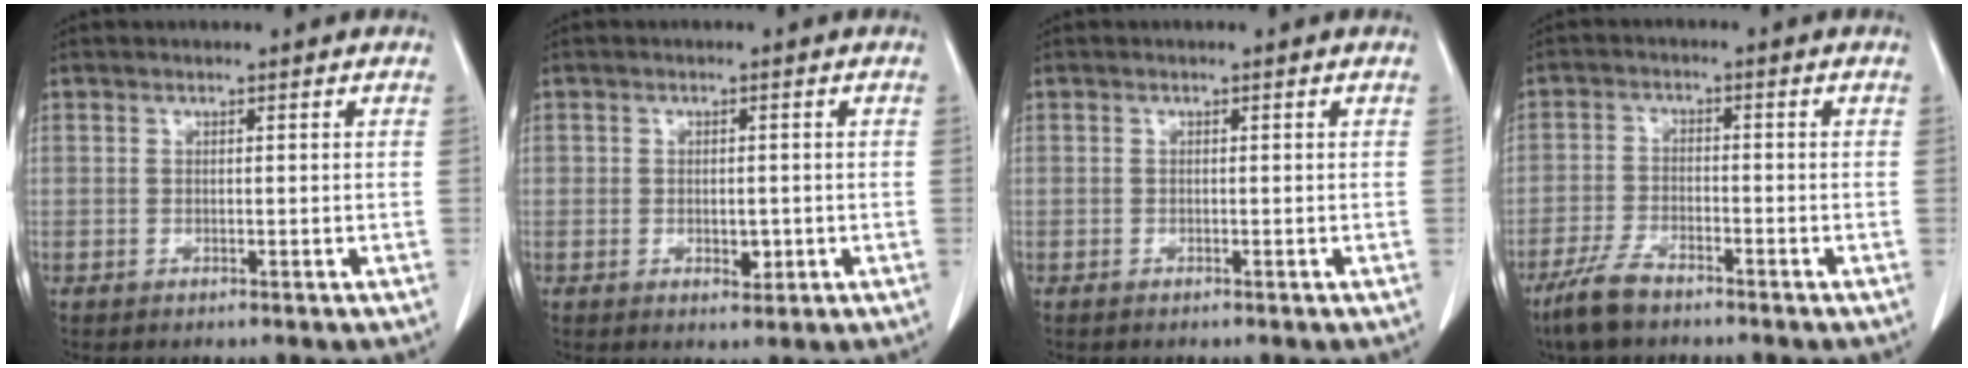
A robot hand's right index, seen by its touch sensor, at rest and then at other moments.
{"total": 2.5, "force": [-0.6, 1.5, 1.9], "torque": [-0.024, 0.000, -0.004]}
{"total": 0.0}
{"total": 5.8, "force": [-4.5, 1.8, 3.2], "torque": [-0.075, -0.007, -0.083]}